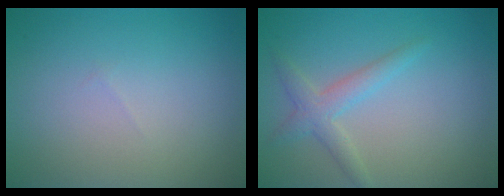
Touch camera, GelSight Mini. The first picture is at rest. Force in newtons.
{"total": 2.4, "press": 2.4, "slide": 0.2}